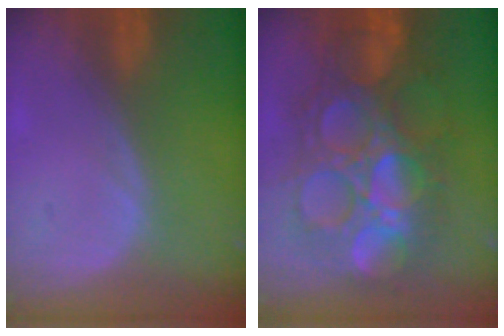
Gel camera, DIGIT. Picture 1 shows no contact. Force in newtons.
{"total": 13.6, "press": 13.5, "slide": 1.5}